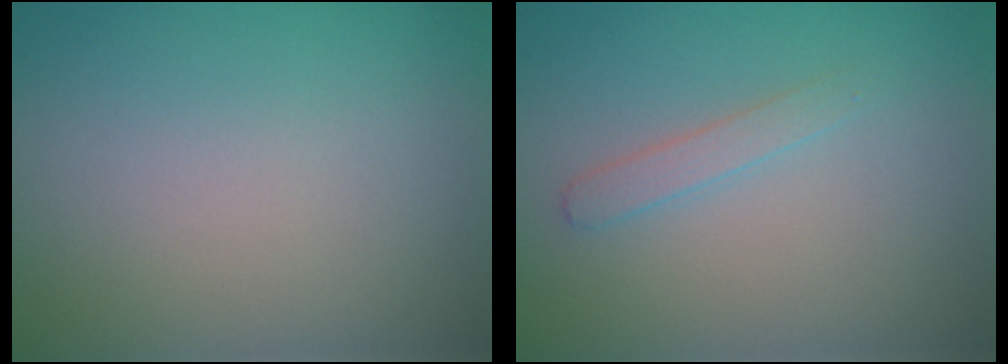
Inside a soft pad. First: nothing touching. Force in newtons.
{"total": 1.2, "press": 1.2, "slide": 0.0}